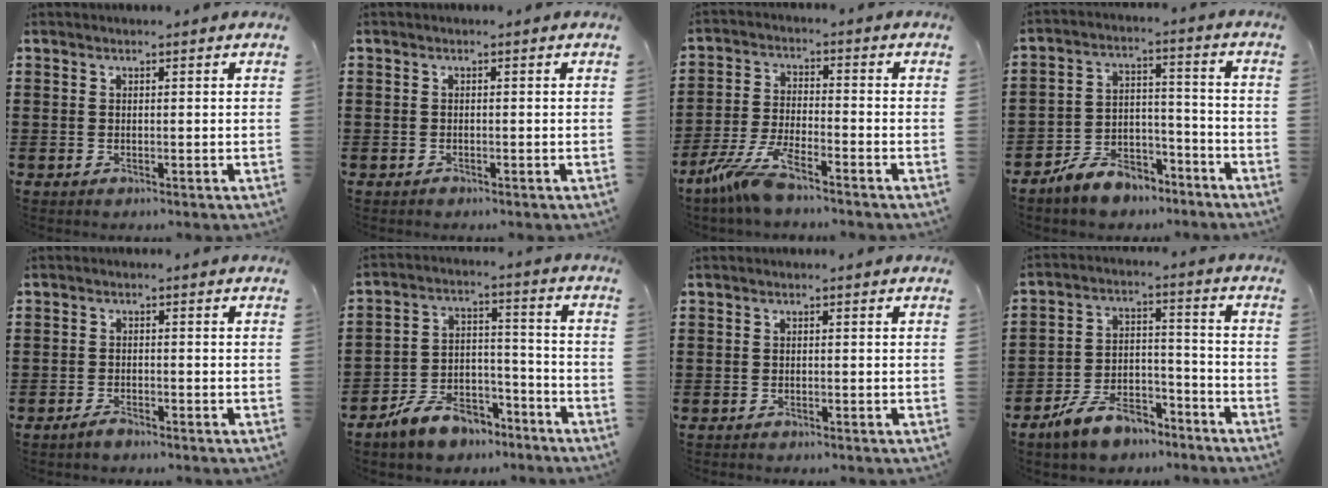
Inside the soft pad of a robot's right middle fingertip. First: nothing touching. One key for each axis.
{"total": 0.5, "fx": -0.5, "fy": 0.2, "fz": 0.1, "tx": -0.002, "ty": 0.001, "tz": -0.010}
{"total": 7.0, "fx": -5.5, "fy": 0.6, "fz": 4.2, "tx": -0.110, "ty": -0.018, "tz": -0.110}
{"total": 6.8, "fx": -6.1, "fy": 2.4, "fz": 1.5, "tx": -0.029, "ty": 0.023, "tz": -0.119}
{"total": 1.6, "fx": -1.4, "fy": 0.4, "fz": 0.6, "tx": -0.015, "ty": -0.001, "tz": -0.027}
{"total": 8.2, "fx": -7.1, "fy": 3.4, "fz": 2.4, "tx": -0.051, "ty": 0.029, "tz": -0.136}
{"total": 0.5, "fx": -0.5, "fy": 0.0, "fz": 0.1, "tx": -0.004, "ty": -0.002, "tz": -0.010}
{"total": 8.5, "fx": -7.1, "fy": 3.3, "fz": 3.3, "tx": -0.071, "ty": 0.022, "tz": -0.137}